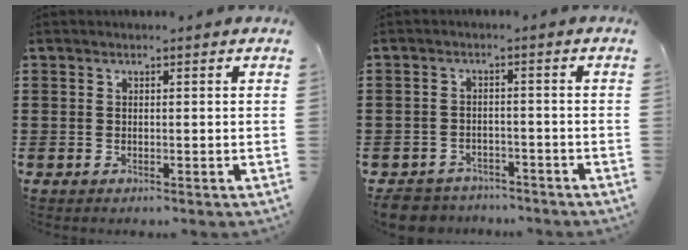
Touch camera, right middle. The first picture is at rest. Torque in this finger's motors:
{"motor_torque": [0.41, -0.17, 0.04, 0.03]}